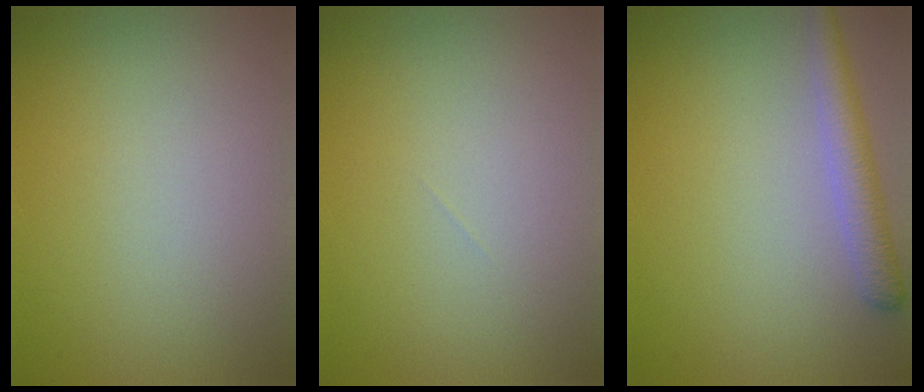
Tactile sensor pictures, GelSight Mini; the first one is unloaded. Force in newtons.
{"total": 0.0}
{"total": 3.0, "press": 3.0, "slide": 0.2}